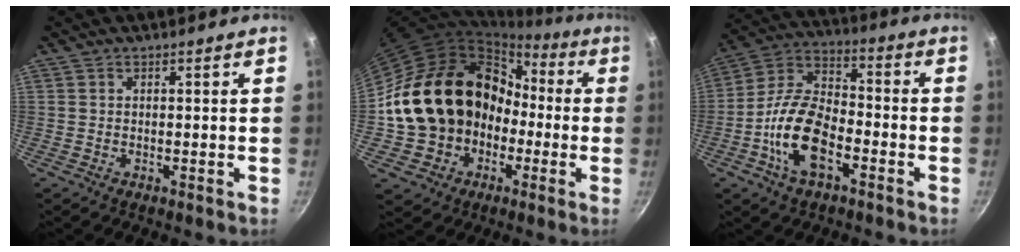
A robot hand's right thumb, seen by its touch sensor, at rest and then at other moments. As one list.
[{"total": 18.8, "force": [-1.3, 15.9, 10.0], "torque": [-0.132, 0.055, -0.004]}, {"total": 14.8, "force": [-5.5, 7.7, 11.4], "torque": [-0.203, 0.043, -0.119]}]